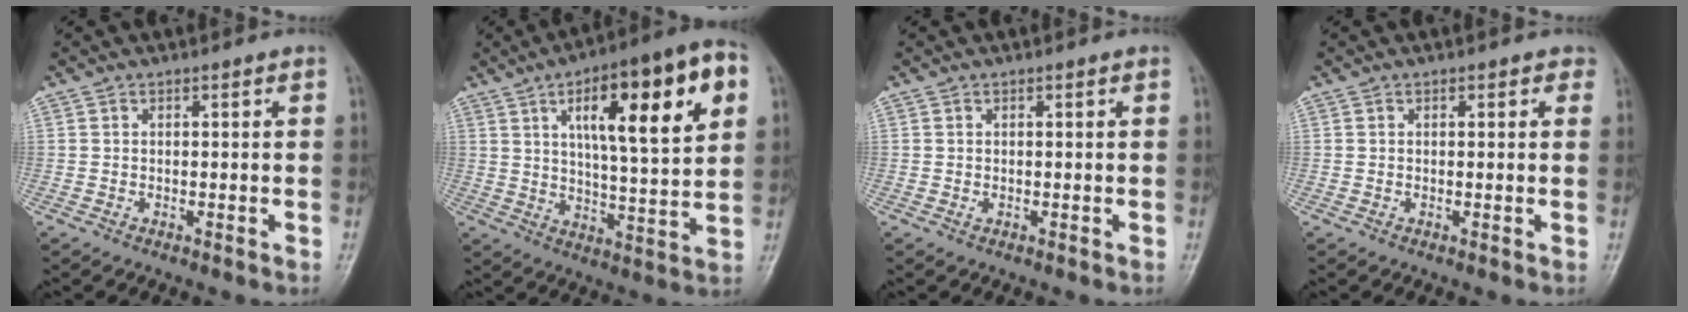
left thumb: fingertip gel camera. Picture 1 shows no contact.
{"total": 21.5, "force": [7.8, 5.8, 19.2], "torque": [-0.261, -0.007, 0.113]}
{"total": 0.5, "force": [0.1, 0.3, 0.4], "torque": [-0.004, 0.000, 0.005]}
{"total": 1.7, "force": [0.8, 1.0, 1.1], "torque": [0.002, 0.001, 0.005]}